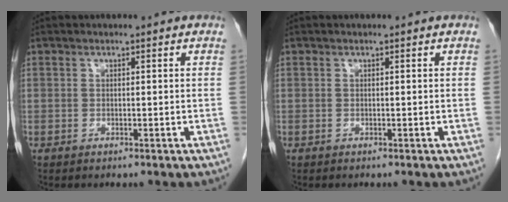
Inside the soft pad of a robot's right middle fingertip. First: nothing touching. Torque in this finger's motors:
{"motor_torque": [-0.18, 0.02, -0.02, -0.01]}